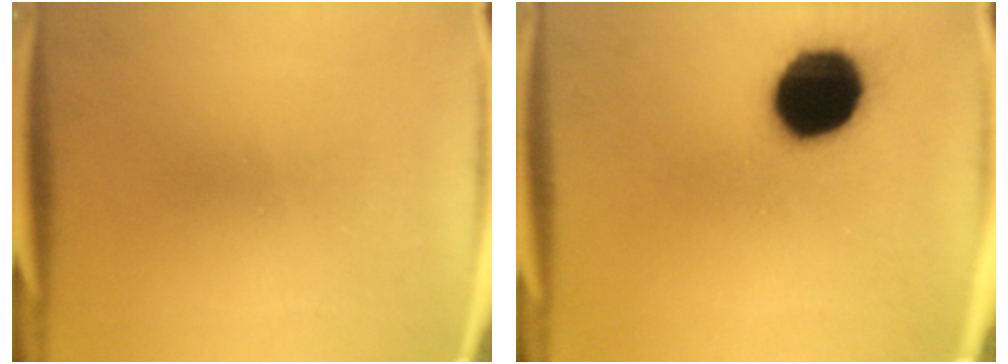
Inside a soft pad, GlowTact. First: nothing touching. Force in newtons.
{"total": 19.3}